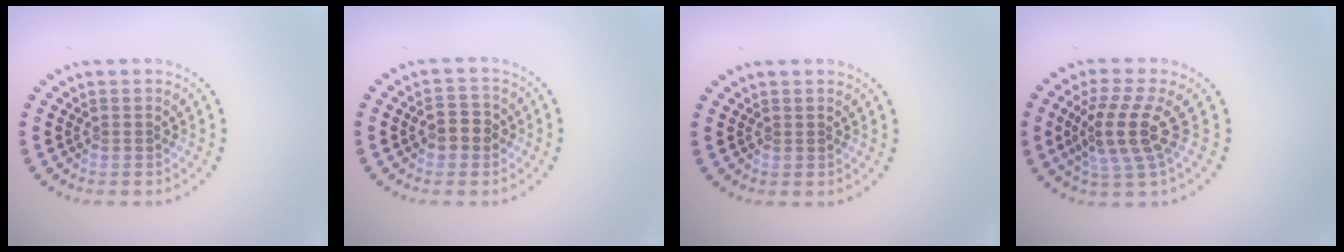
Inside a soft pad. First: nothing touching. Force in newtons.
{"total": 2.5, "press": 2.4, "slide": 0.4}
{"total": 0.0}
{"total": 4.2, "press": 3.5, "slide": 2.3}